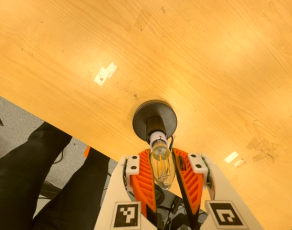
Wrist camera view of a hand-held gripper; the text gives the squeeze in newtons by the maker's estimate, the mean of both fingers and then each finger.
{"total": 14.0, "left": 13.7, "right": 14.3}